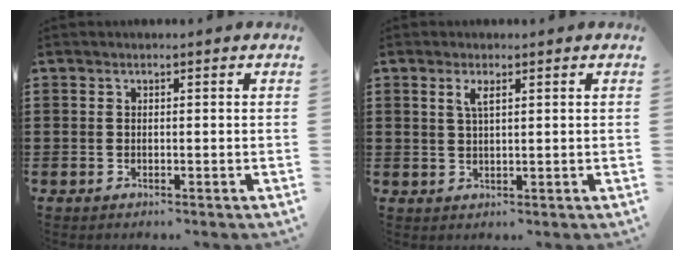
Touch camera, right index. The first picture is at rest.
{"total": 2.2, "force": [1.0, 0.6, 1.8], "torque": [-0.038, 0.004, 0.017]}